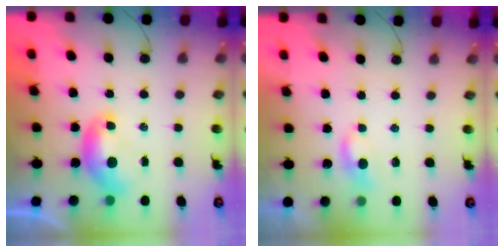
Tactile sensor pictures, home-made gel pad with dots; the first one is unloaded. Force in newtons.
{"total": 1.1, "press": 1.0, "slide": 0.4}